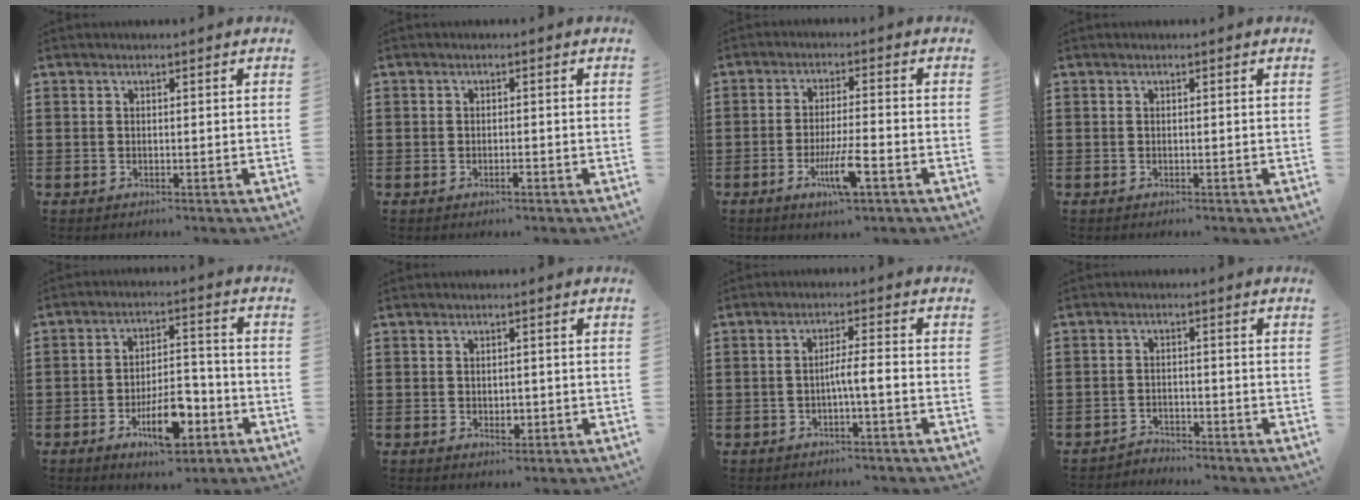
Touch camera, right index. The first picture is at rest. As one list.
[{"total": 1.0, "force": [-0.6, 0.4, 0.6], "torque": [-0.014, -0.003, -0.011]}, {"total": 6.9, "force": [-3.1, 1.0, 6.1], "torque": [-0.123, -0.013, -0.057]}, {"total": 0.0}, {"total": 9.2, "force": [-4.5, 3.7, 7.2], "torque": [-0.129, 0.009, -0.076]}, {"total": 1.8, "force": [-0.3, 1.1, 1.4], "torque": [-0.018, -0.002, -0.006]}, {"total": 3.3, "force": [-1.2, -0.1, 3.1], "torque": [-0.056, -0.005, -0.023]}, {"total": 2.2, "force": [-2.2, 0.2, -0.2], "torque": [-0.005, 0.002, -0.049]}]